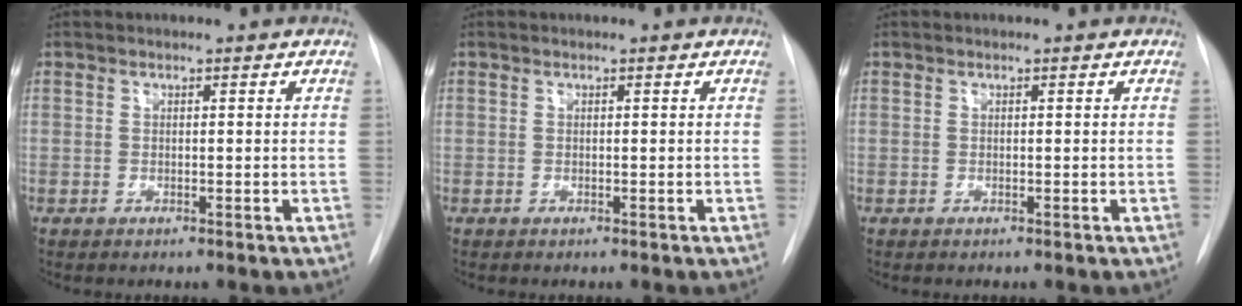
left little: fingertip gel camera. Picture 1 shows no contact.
{"total": 0.0}
{"total": 0.0}